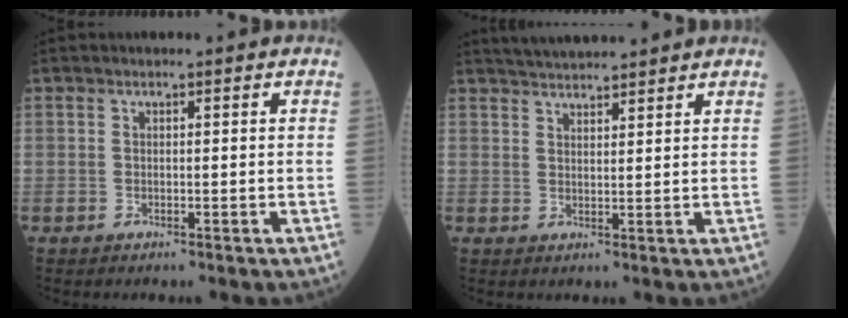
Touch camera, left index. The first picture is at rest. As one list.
[{"total": 6.5, "force": [6.2, 0.5, 2.1], "torque": [-0.039, 0.031, 0.099]}]